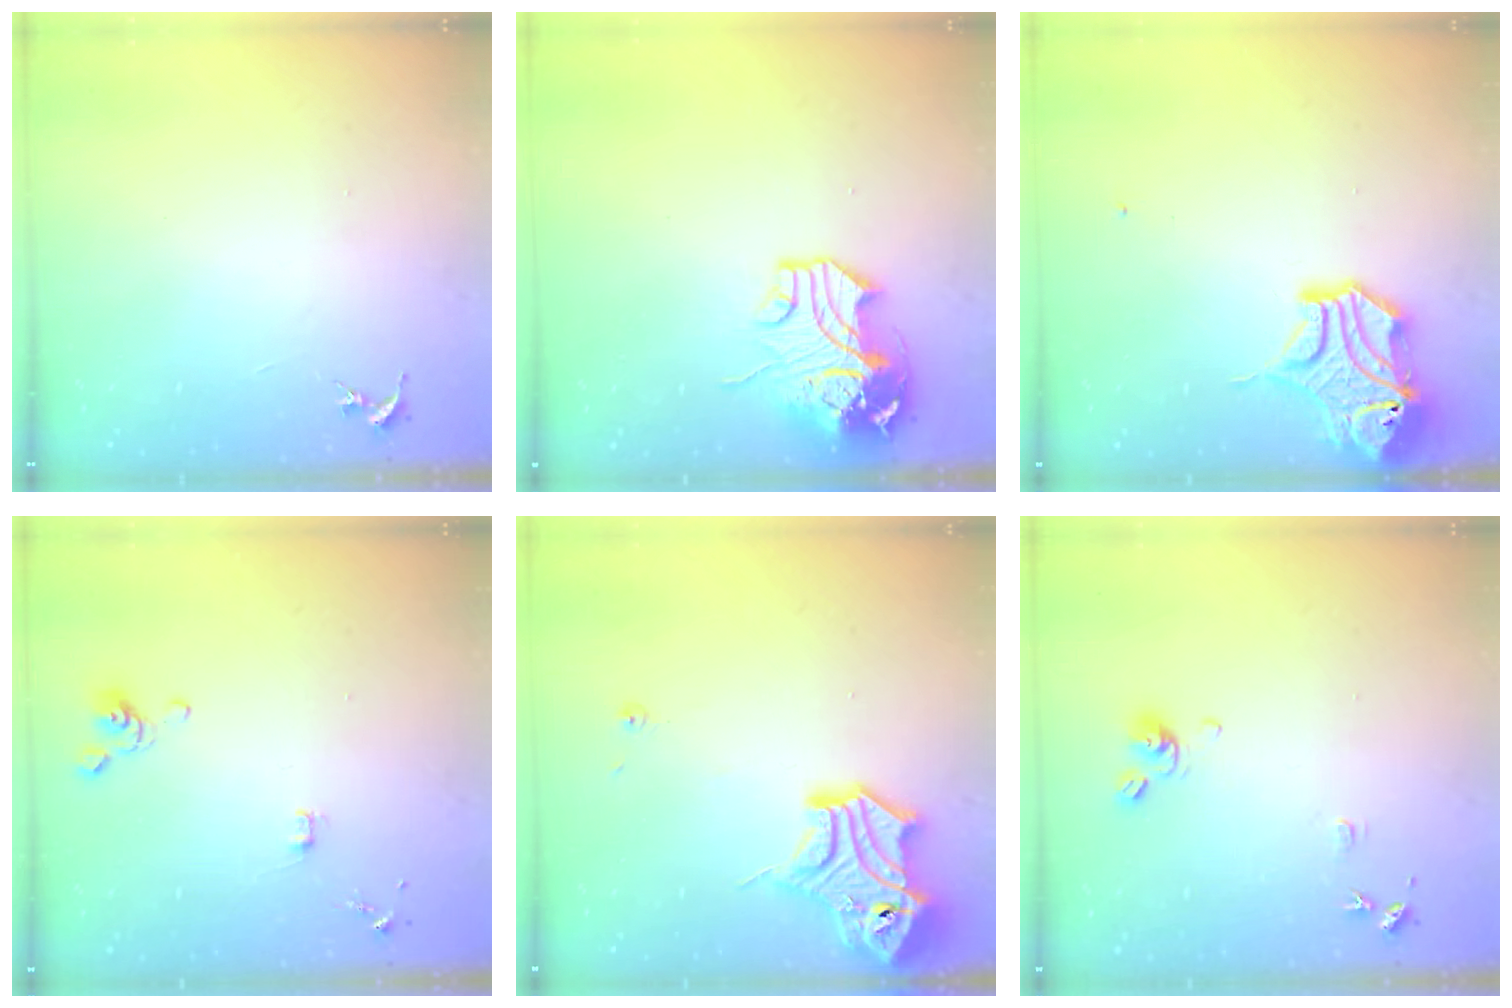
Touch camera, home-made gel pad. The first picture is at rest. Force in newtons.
{"total": 13.9, "press": 13.7, "slide": 2.3}
{"total": 14.5, "press": 14.4, "slide": 2.2}
{"total": 4.4, "press": 4.0, "slide": 1.8}
{"total": 15.5, "press": 15.4, "slide": 1.8}
{"total": 9.4, "press": 9.4, "slide": 0.9}